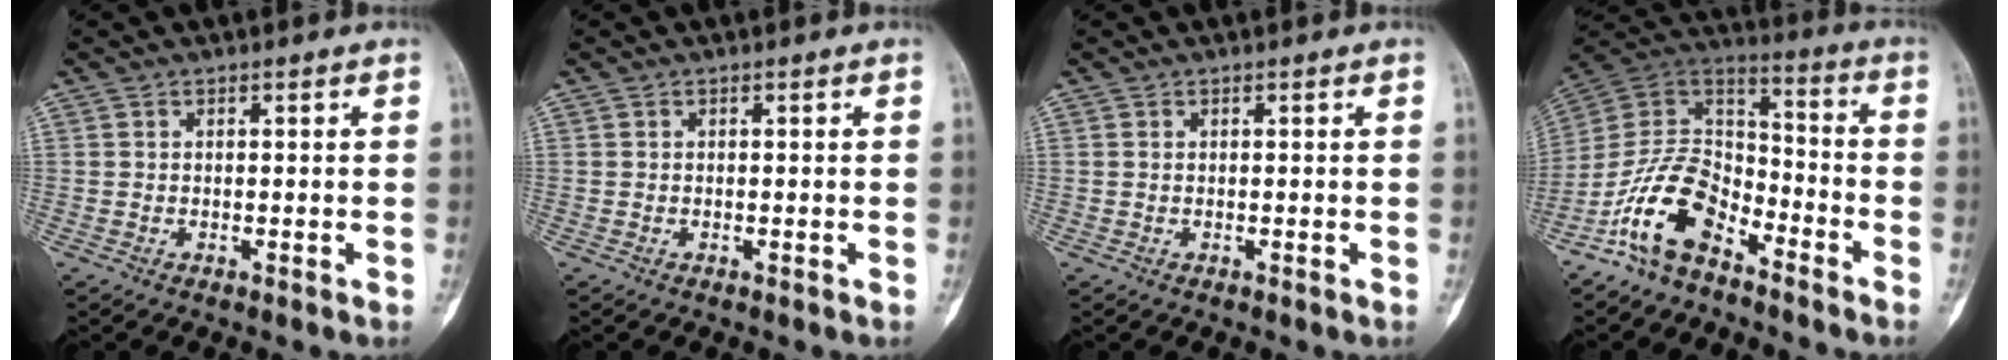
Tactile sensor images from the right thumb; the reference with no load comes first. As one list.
[{"total": 0.0}, {"total": 0.0}, {"total": 14.5, "force": [-9.2, 7.7, 8.2], "torque": [-0.143, 0.084, -0.184]}]